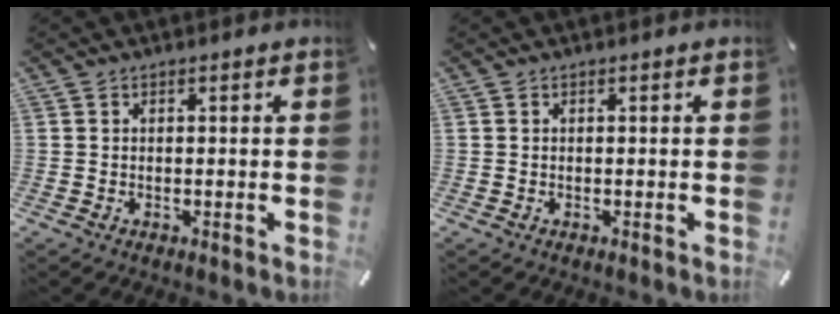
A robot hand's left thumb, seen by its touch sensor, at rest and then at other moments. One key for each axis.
{"total": 0.0}